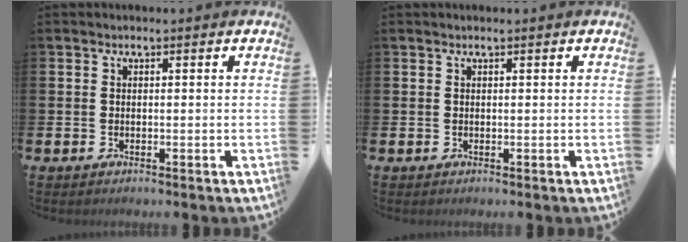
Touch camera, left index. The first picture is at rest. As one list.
[{"total": 0.0}]